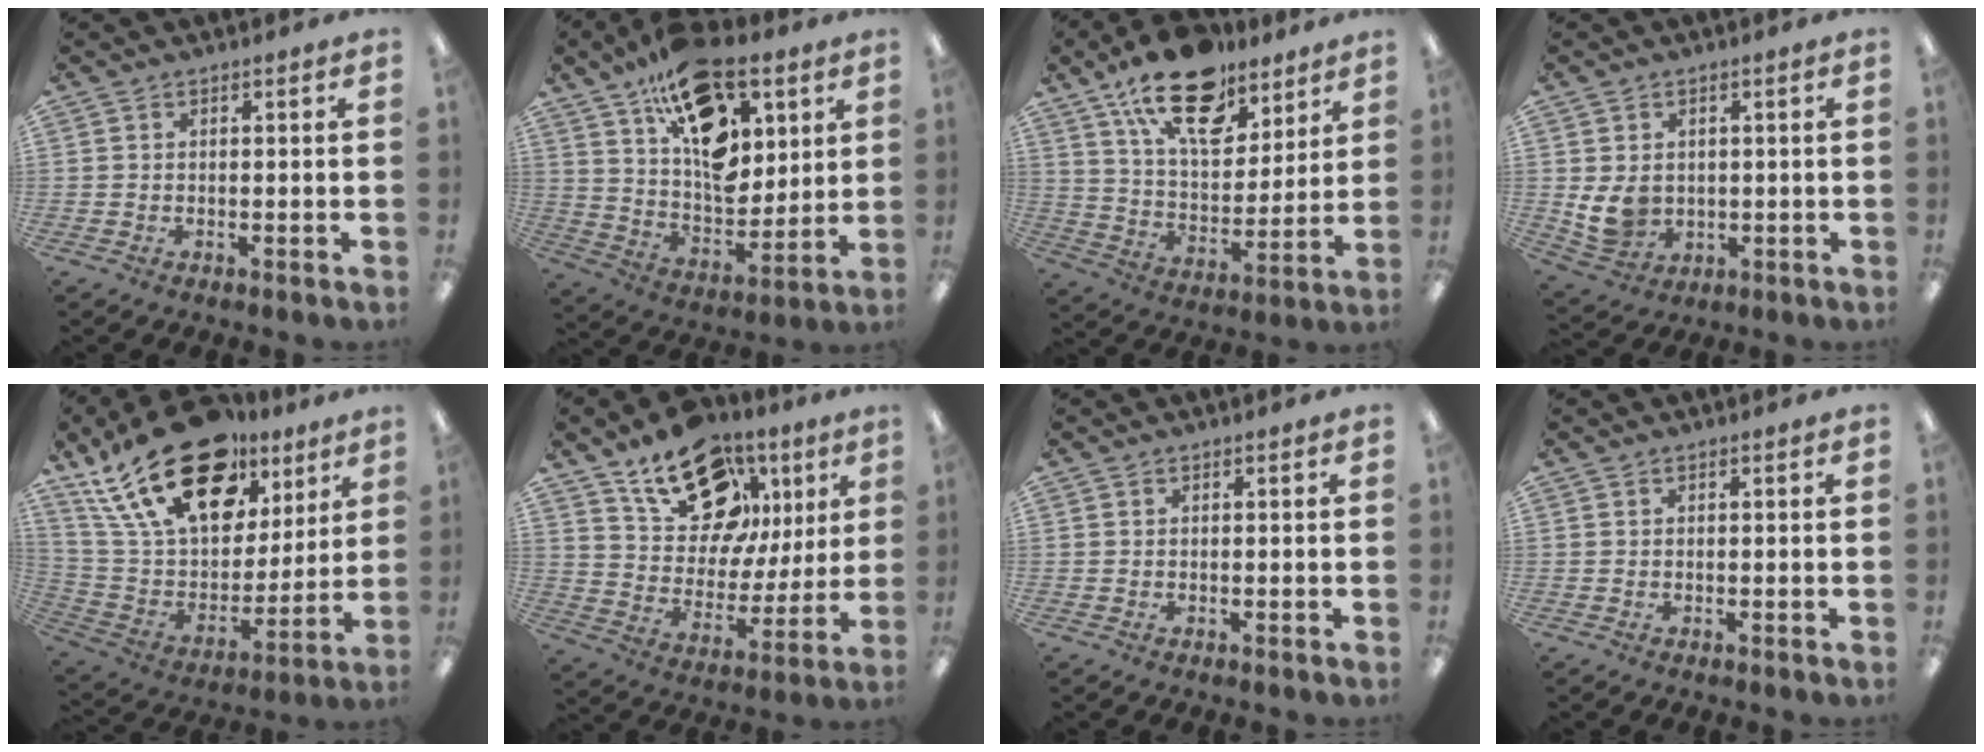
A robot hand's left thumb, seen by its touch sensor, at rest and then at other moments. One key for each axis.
{"total": 20.6, "fx": 10.6, "fy": 12.1, "fz": 12.8, "tx": -0.195, "ty": -0.056, "tz": 0.190}
{"total": 20.4, "fx": 13.7, "fy": 10.1, "fz": 11.3, "tx": -0.185, "ty": -0.069, "tz": 0.237}
{"total": 7.0, "fx": 0.8, "fy": 5.8, "fz": 3.9, "tx": -0.086, "ty": -0.002, "tz": 0.017}
{"total": 26.3, "fx": 16.3, "fy": 13.9, "fz": 15.3, "tx": -0.286, "ty": -0.091, "tz": 0.289}
{"total": 19.2, "fx": 11.6, "fy": 11.6, "fz": 9.9, "tx": -0.163, "ty": -0.051, "tz": 0.212}
{"total": 0.0}
{"total": 0.0}